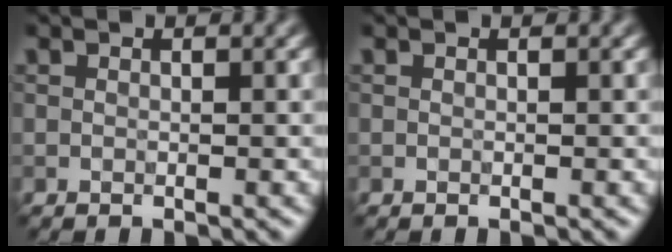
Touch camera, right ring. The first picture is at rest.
{"total": 0.0}